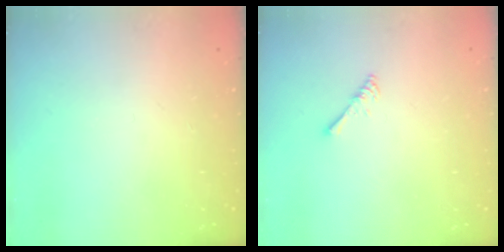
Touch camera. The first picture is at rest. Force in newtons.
{"total": 2.4, "press": 2.4, "slide": 0.4}